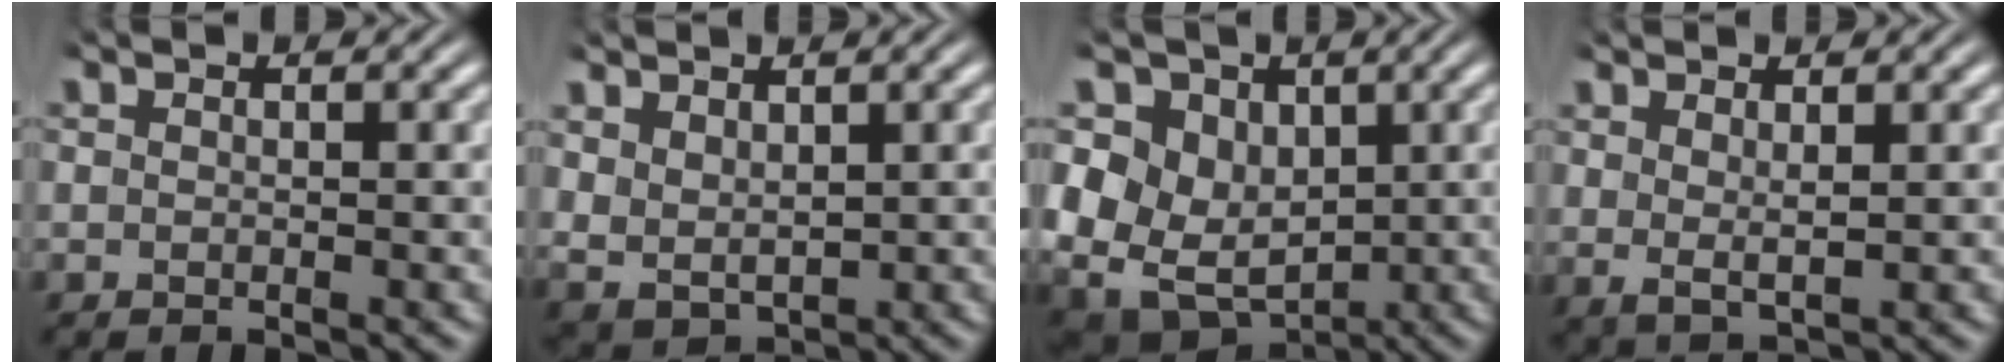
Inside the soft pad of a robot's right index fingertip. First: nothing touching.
{"total": 3.8, "force": [1.0, 3.0, 2.1], "torque": [-0.061, -0.023, 0.037]}
{"total": 14.5, "force": [-0.3, 12.7, 6.9], "torque": [-0.182, -0.058, 0.003]}
{"total": 1.8, "force": [1.3, 0.2, 1.3], "torque": [-0.024, -0.007, 0.035]}